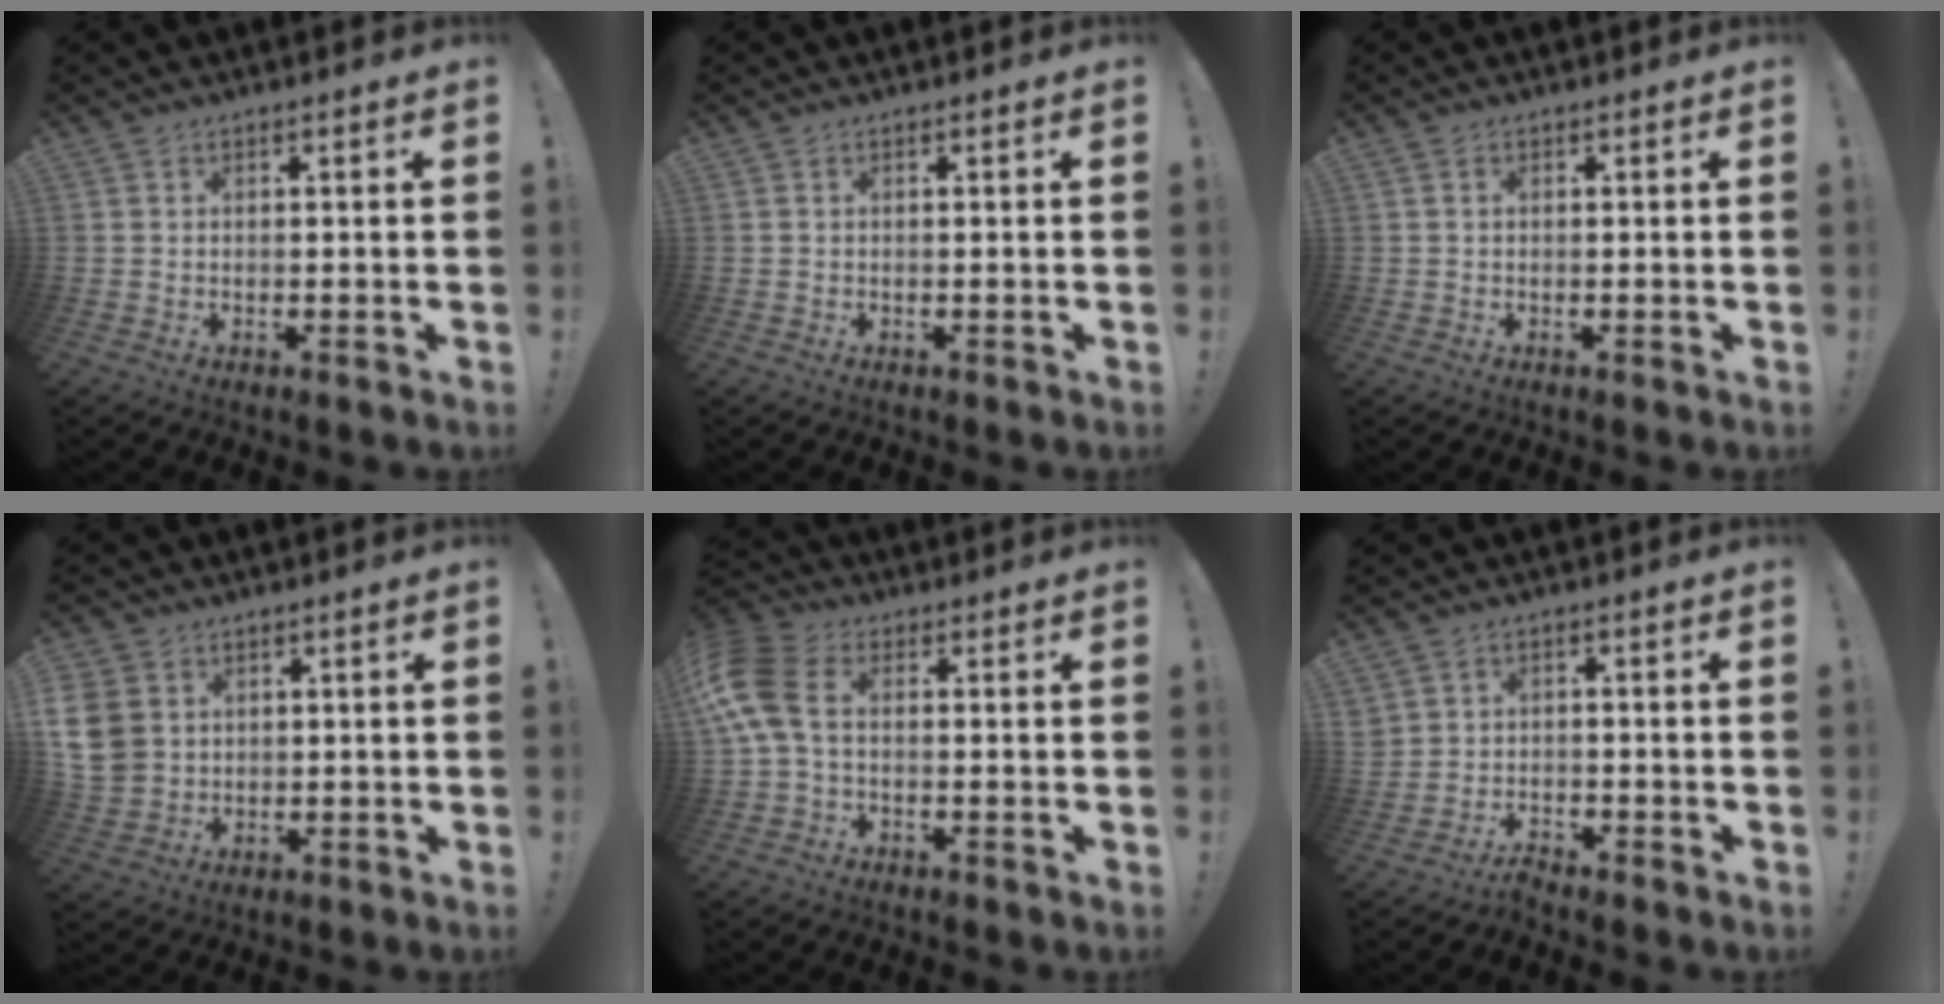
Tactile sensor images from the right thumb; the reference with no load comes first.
{"total": 0.0}
{"total": 0.6, "force": [-0.1, 0.5, 0.2], "torque": [-0.009, 0.004, -0.001]}
{"total": 9.0, "force": [2.1, 7.5, 4.4], "torque": [-0.101, -0.006, 0.045]}
{"total": 10.9, "force": [1.0, 6.7, 8.5], "torque": [-0.195, 0.007, 0.023]}
{"total": 2.8, "force": [-2.6, 0.8, 0.4], "torque": [-0.019, 0.008, -0.050]}